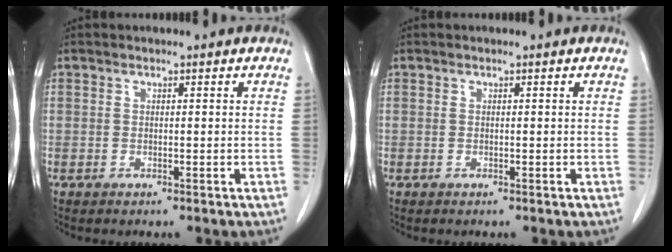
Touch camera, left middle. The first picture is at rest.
{"total": 0.0}